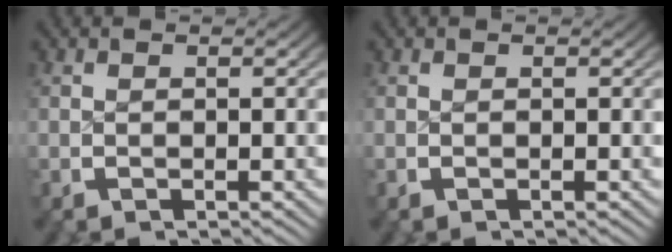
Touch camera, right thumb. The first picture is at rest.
{"total": 0.0}